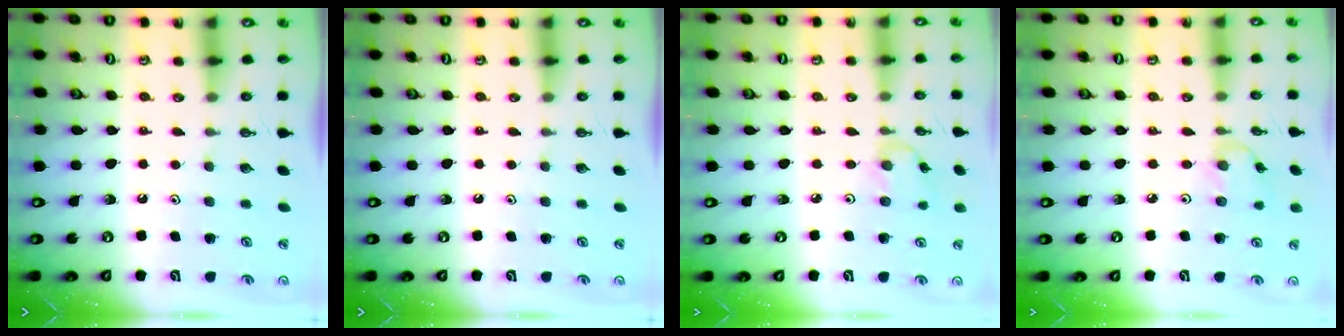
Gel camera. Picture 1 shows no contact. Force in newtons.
{"total": 0.0}
{"total": 2.9, "press": 2.9, "slide": 0.3}
{"total": 2.9, "press": 2.9, "slide": 0.3}